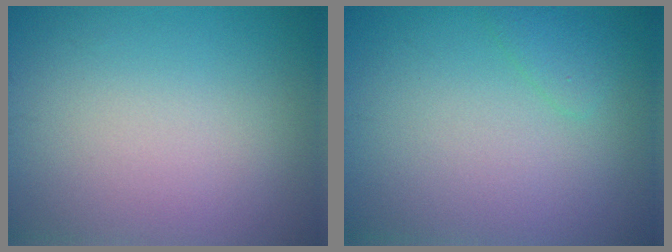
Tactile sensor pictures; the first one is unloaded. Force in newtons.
{"total": 1.2, "press": 1.2, "slide": 0.1}